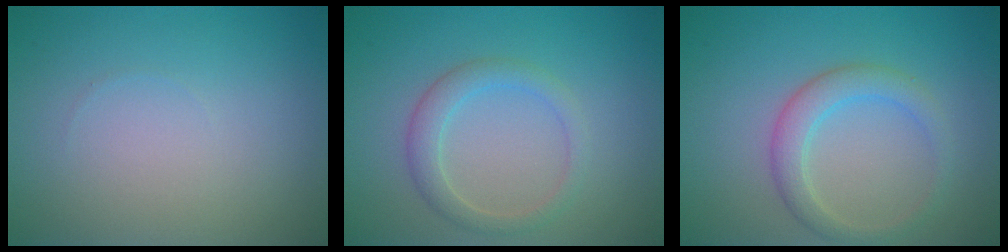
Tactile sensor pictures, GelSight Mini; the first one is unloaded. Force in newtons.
{"total": 2.4, "press": 2.4, "slide": 0.0}
{"total": 2.8, "press": 2.8, "slide": 0.1}